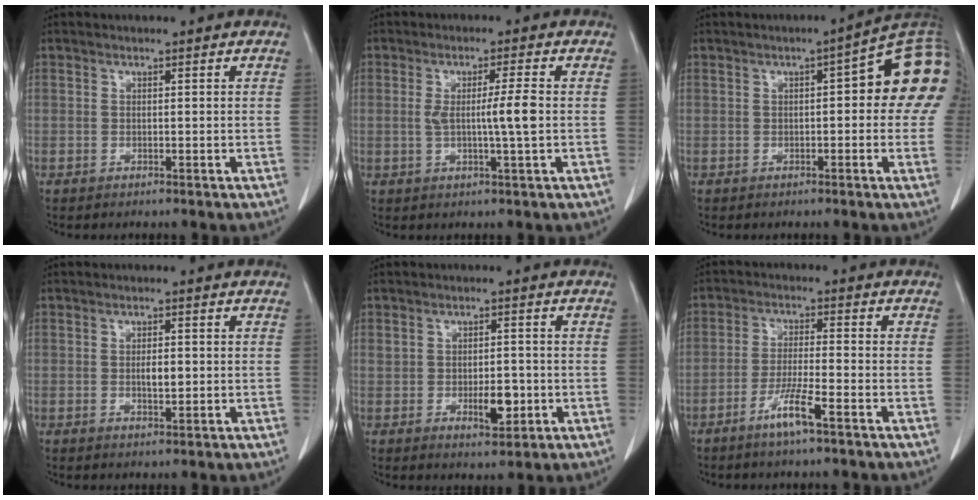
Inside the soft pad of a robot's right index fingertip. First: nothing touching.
{"total": 5.2, "force": [-0.1, -0.5, 5.1], "torque": [-0.089, -0.005, -0.001]}
{"total": 11.3, "force": [1.6, 2.8, 10.8], "torque": [-0.129, 0.038, 0.015]}
{"total": 2.6, "force": [-0.1, 0.9, 2.4], "torque": [-0.043, 0.000, 0.001]}
{"total": 4.7, "force": [-1.0, 2.2, 4.0], "torque": [-0.061, -0.001, -0.006]}
{"total": 5.7, "force": [-3.5, -0.1, 4.5], "torque": [-0.089, -0.007, -0.069]}